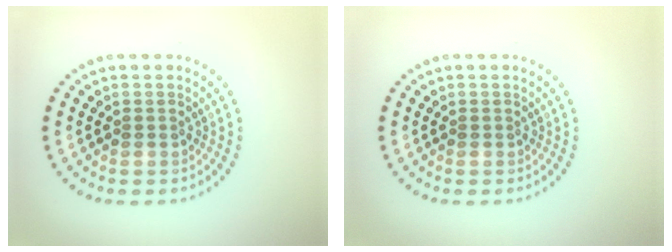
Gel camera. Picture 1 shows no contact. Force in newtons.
{"total": 0.0}